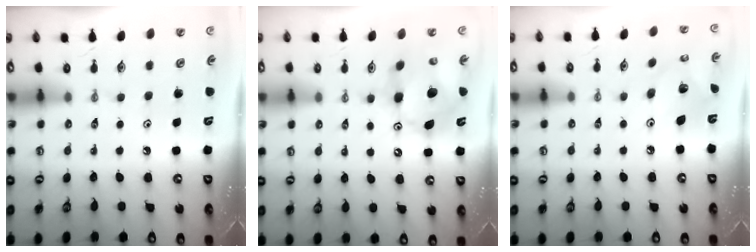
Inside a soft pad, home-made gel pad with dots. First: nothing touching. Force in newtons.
{"total": 12.7, "press": 12.6, "slide": 1.2}
{"total": 8.8, "press": 8.8, "slide": 0.7}